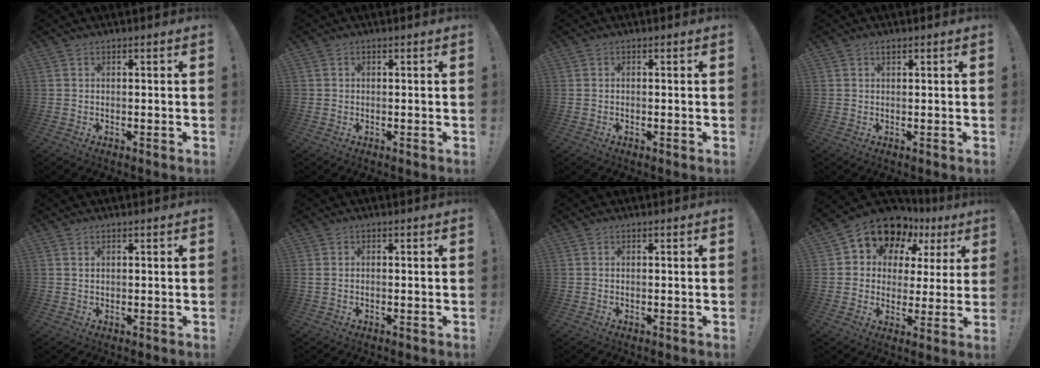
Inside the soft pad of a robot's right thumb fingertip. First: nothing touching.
{"total": 0.5, "force": [0.1, 0.5, 0.0], "torque": [-0.004, 0.003, 0.002]}
{"total": 0.0}
{"total": 0.7, "force": [0.6, 0.2, 0.3], "torque": [-0.007, 0.001, 0.011]}
{"total": 1.1, "force": [0.7, 0.5, 0.6], "torque": [-0.005, -0.003, 0.012]}
{"total": 0.8, "force": [0.1, 0.5, 0.6], "torque": [-0.019, 0.005, 0.003]}
{"total": 0.0}
{"total": 12.8, "force": [8.8, 7.8, 5.0], "torque": [-0.089, -0.069, 0.158]}